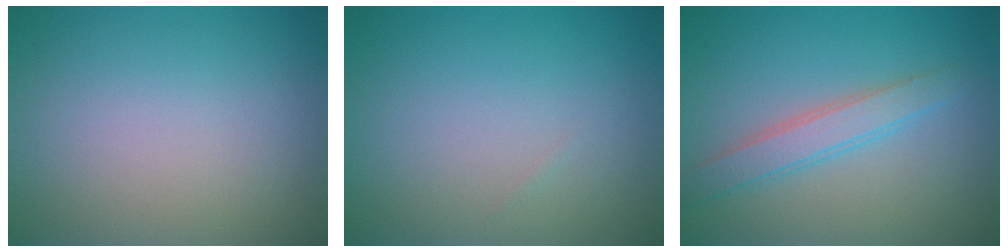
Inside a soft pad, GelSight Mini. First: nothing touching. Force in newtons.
{"total": 0.0}
{"total": 2.7, "press": 2.7, "slide": 0.1}